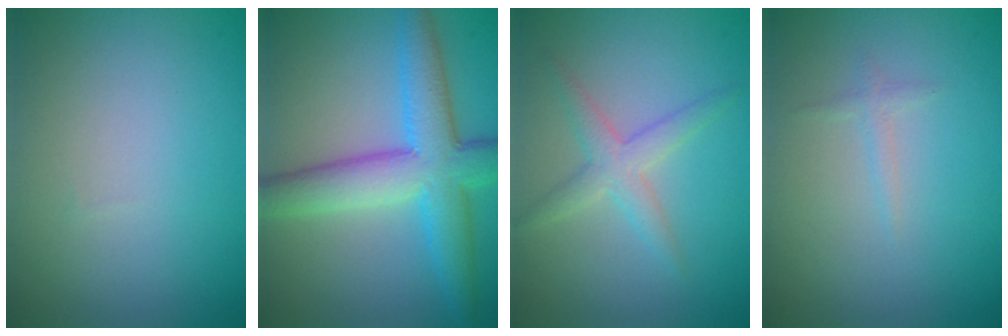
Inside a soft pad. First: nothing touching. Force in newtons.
{"total": 7.4, "press": 7.4, "slide": 0.1}
{"total": 2.6, "press": 2.6, "slide": 0.2}
{"total": 0.8, "press": 0.8, "slide": 0.0}